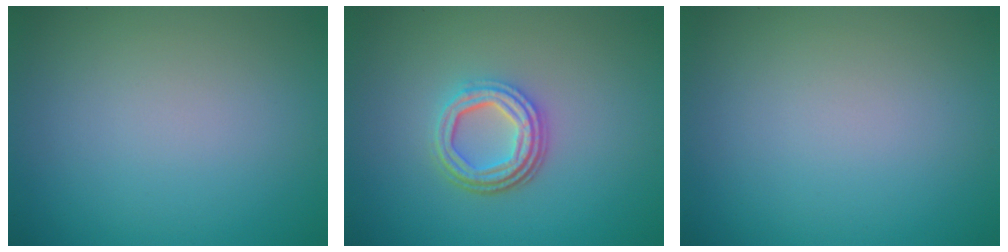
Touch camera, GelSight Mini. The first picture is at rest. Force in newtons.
{"total": 4.2, "press": 3.2, "slide": 2.7}
{"total": 0.0}